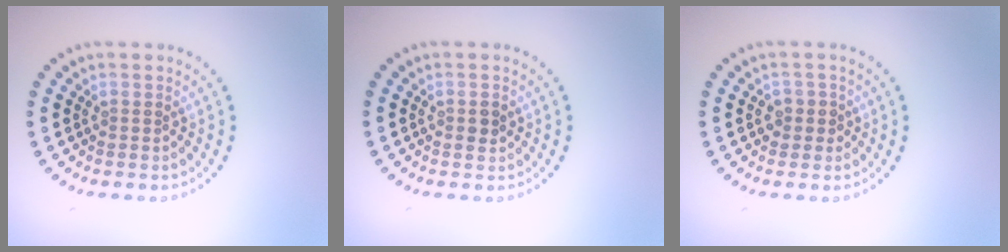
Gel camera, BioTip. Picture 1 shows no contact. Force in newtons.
{"total": 1.0, "press": 1.0, "slide": 0.1}
{"total": 1.5, "press": 1.2, "slide": 0.9}